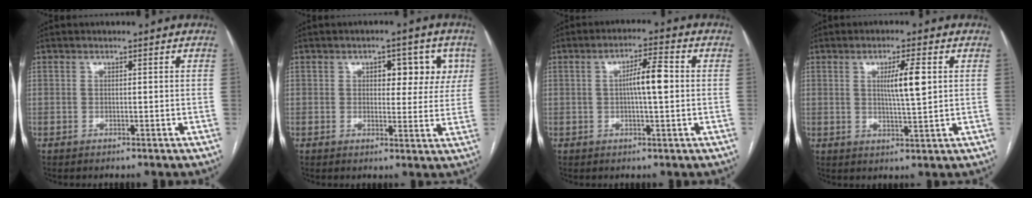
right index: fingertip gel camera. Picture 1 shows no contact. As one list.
[{"total": 6.6, "force": [2.3, 3.7, 4.9], "torque": [-0.043, 0.016, 0.027]}, {"total": 6.1, "force": [0.4, 0.6, 6.0], "torque": [-0.105, 0.010, 0.005]}, {"total": 5.5, "force": [1.3, 0.2, 5.4], "torque": [-0.092, -0.002, 0.022]}]